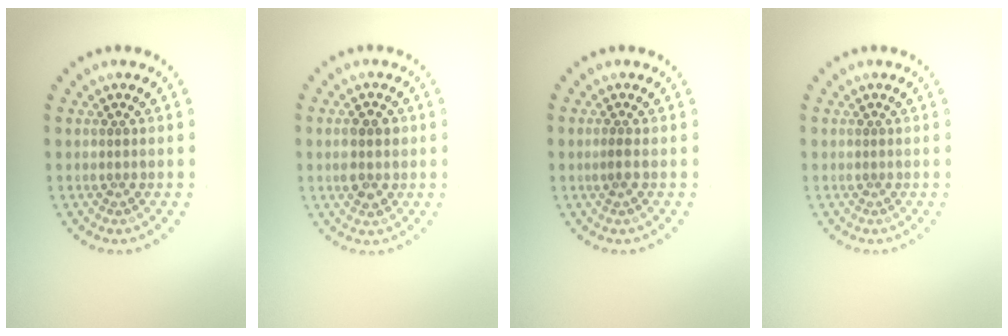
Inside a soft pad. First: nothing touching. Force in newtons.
{"total": 2.8, "press": 2.8, "slide": 0.1}
{"total": 0.8, "press": 0.7, "slide": 0.4}
{"total": 0.0}